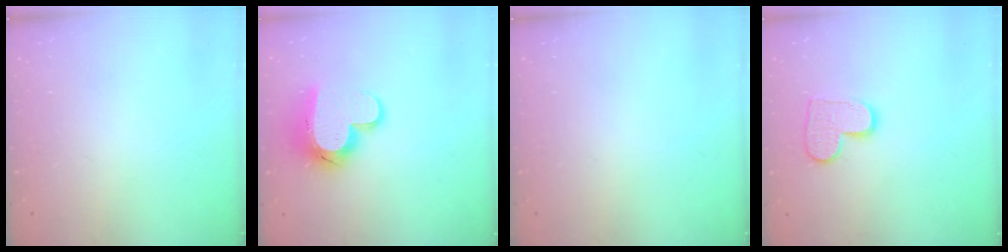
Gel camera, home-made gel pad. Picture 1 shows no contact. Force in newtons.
{"total": 13.1, "press": 13.0, "slide": 1.3}
{"total": 0.0}
{"total": 9.9, "press": 9.9, "slide": 0.3}